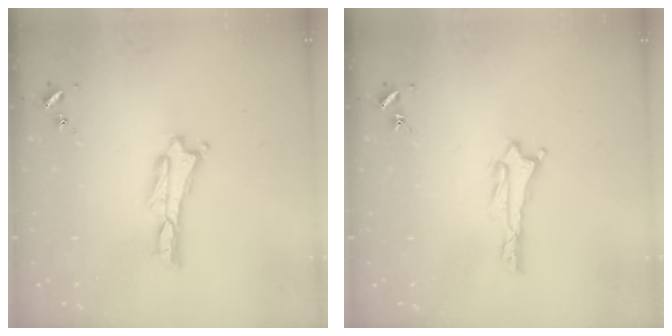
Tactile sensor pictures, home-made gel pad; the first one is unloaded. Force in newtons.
{"total": 1.0, "press": 1.0, "slide": 0.2}